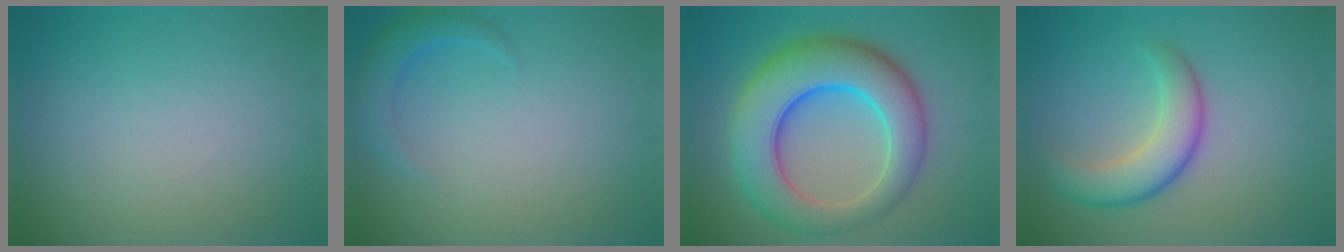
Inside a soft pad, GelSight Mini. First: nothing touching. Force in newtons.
{"total": 2.4, "press": 2.4, "slide": 0.2}
{"total": 10.6, "press": 10.6, "slide": 0.2}
{"total": 4.6, "press": 4.6, "slide": 0.2}